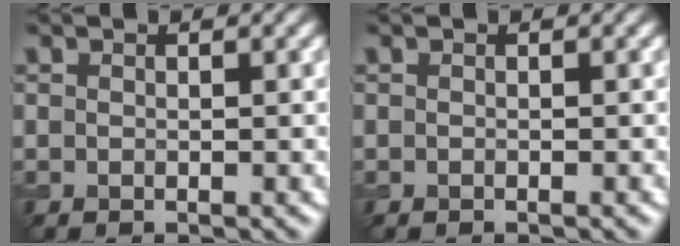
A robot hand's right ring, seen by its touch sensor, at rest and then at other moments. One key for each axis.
{"total": 0.0}